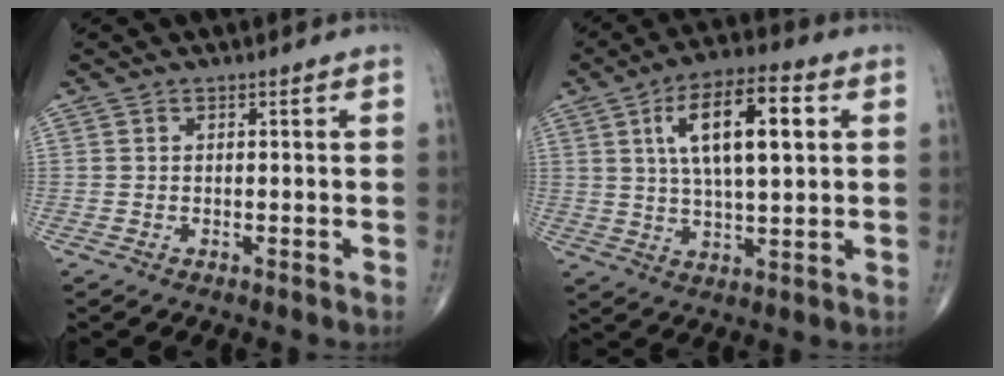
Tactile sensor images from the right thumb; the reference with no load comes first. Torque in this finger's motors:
{"motor_torque": [-0.96, 1.79, 1.72, 0.69, 0.46]}